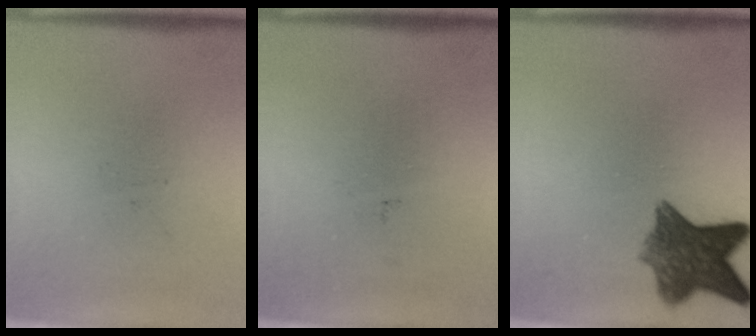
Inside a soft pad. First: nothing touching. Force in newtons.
{"total": 0.0}
{"total": 8.8}